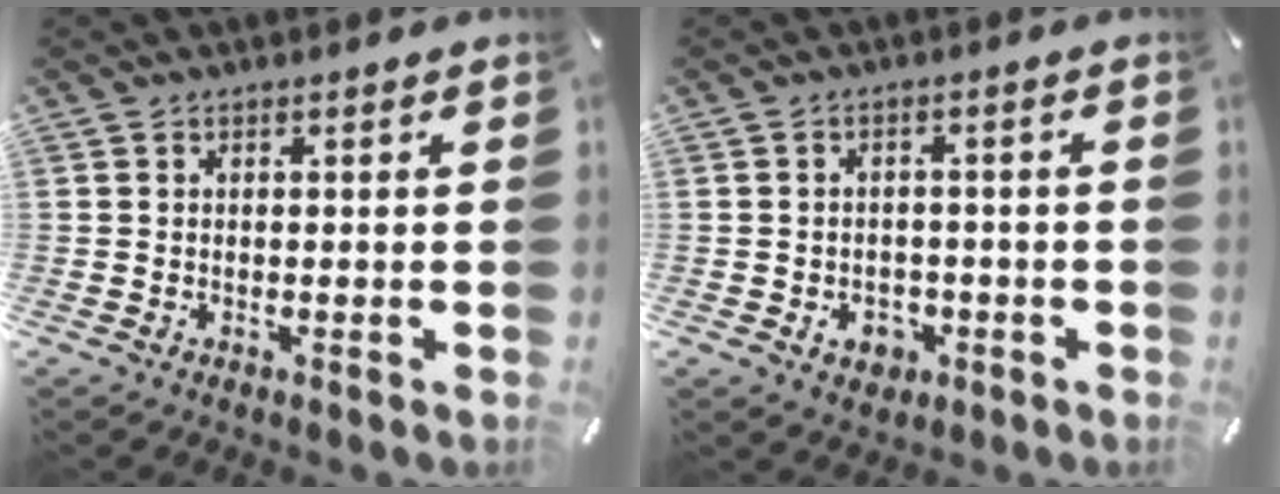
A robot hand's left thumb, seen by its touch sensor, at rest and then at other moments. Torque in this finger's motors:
{"motor_torque": [0.00, 0.03, 0.04, 0.00, 0.01]}